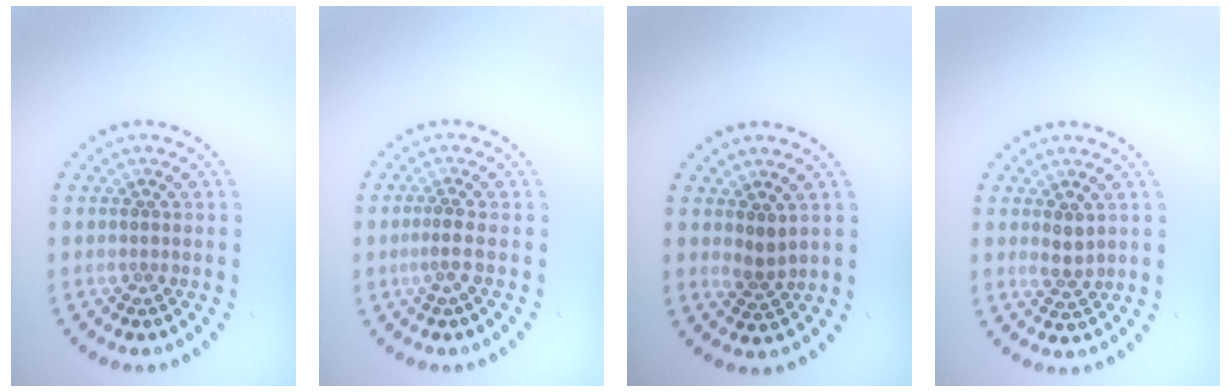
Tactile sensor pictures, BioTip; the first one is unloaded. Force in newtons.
{"total": 1.2, "press": 0.9, "slide": 0.8}
{"total": 1.6, "press": 1.3, "slide": 1.0}
{"total": 1.6, "press": 1.5, "slide": 0.5}